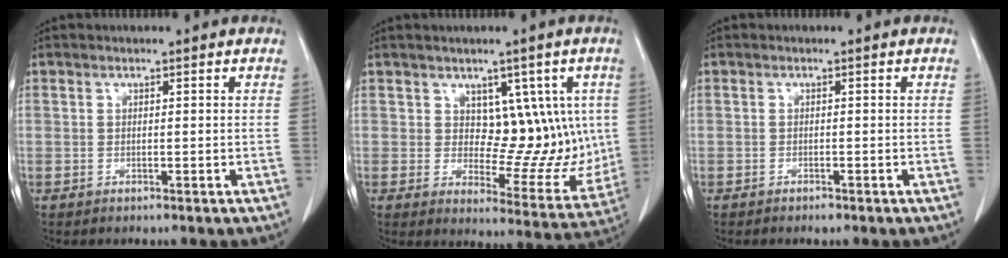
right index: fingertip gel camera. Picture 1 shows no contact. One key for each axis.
{"total": 10.2, "fx": 2.5, "fy": 6.1, "fz": 7.8, "tx": -0.075, "ty": 0.008, "tz": 0.047}
{"total": 0.7, "fx": -0.6, "fy": 0.2, "fz": 0.4, "tx": -0.009, "ty": -0.001, "tz": -0.006}